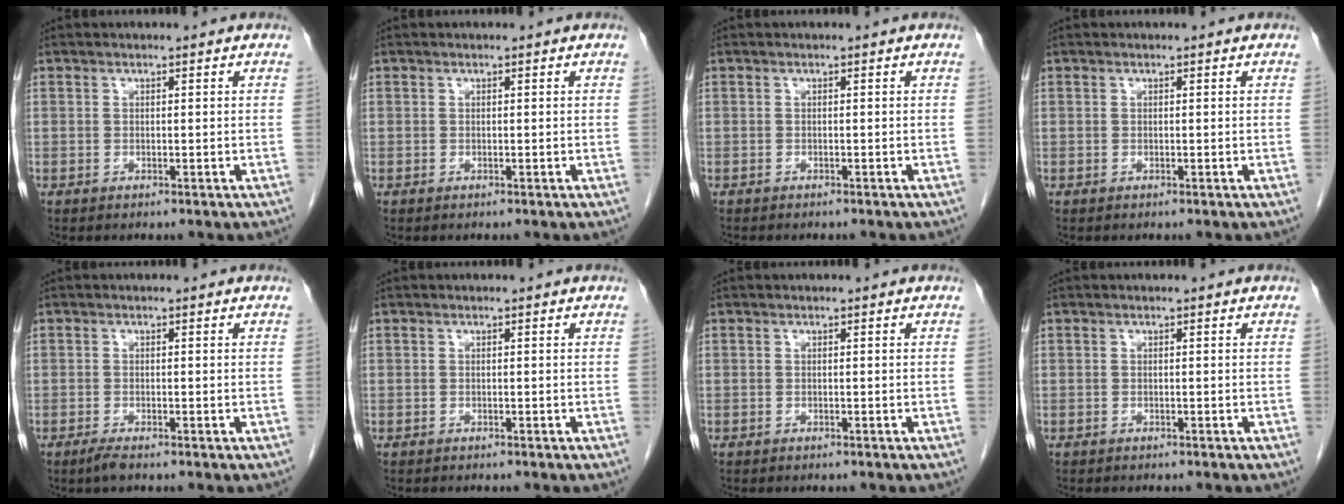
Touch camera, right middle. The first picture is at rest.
{"total": 0.0}
{"total": 2.6, "force": [-2.3, 0.6, 1.1], "torque": [-0.020, -0.005, -0.024]}
{"total": 0.0}
{"total": 1.5, "force": [-1.2, 0.1, 0.9], "torque": [-0.028, -0.005, -0.023]}
{"total": 1.9, "force": [-1.7, 0.4, 0.8], "torque": [-0.015, -0.004, -0.018]}
{"total": 2.1, "force": [-1.8, 0.5, 0.9], "torque": [-0.017, -0.005, -0.019]}
{"total": 2.9, "force": [-2.5, 0.7, 1.3], "torque": [-0.021, -0.005, -0.027]}